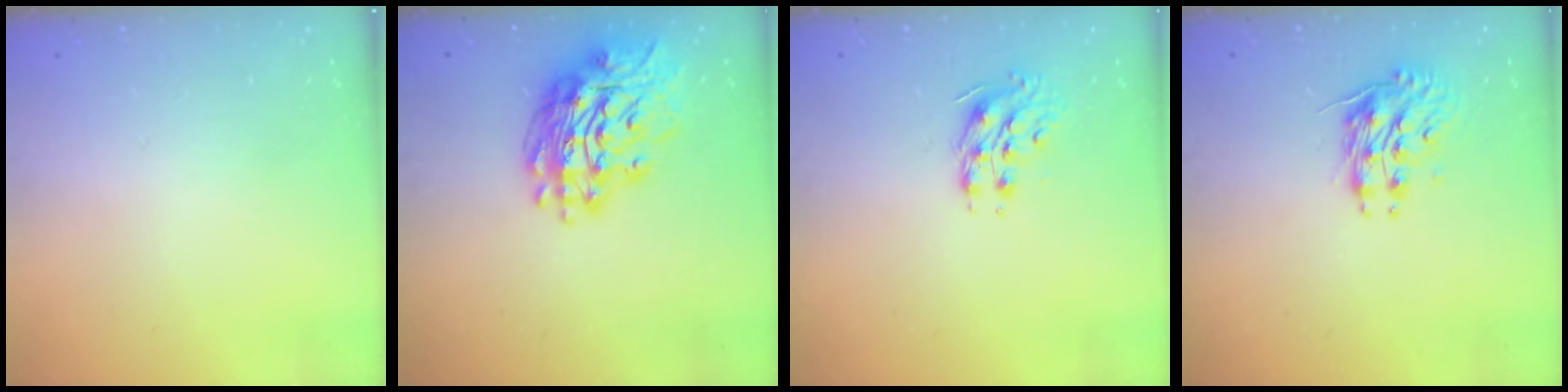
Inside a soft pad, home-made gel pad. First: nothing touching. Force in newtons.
{"total": 17.2, "press": 17.1, "slide": 1.9}
{"total": 9.3, "press": 9.3, "slide": 0.2}
{"total": 8.9, "press": 8.9, "slide": 0.3}